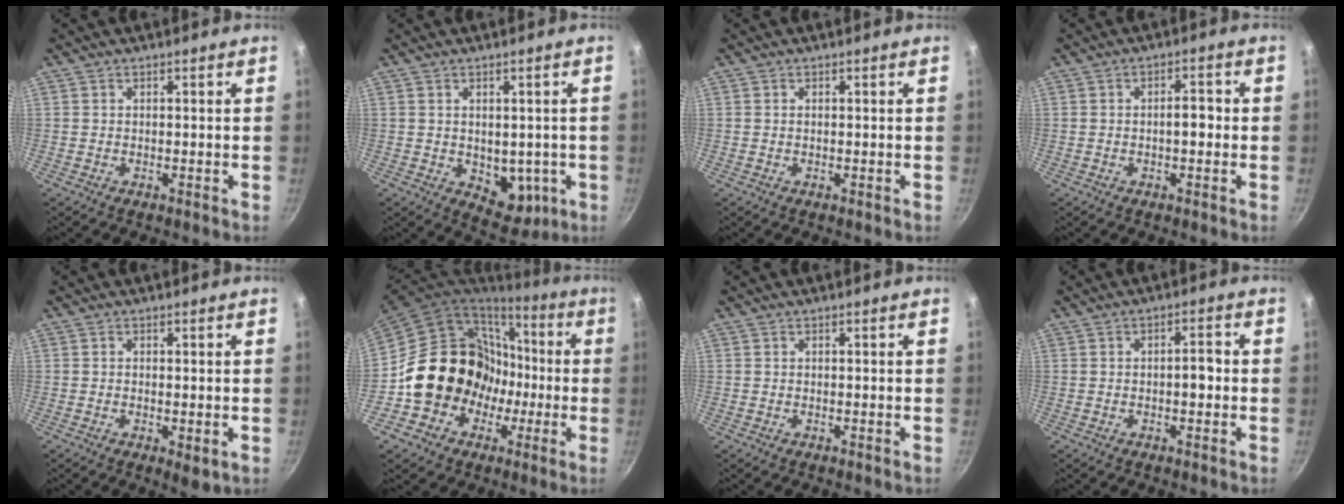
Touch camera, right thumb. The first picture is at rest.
{"total": 7.9, "force": [-1.1, 5.5, 5.6], "torque": [-0.040, -0.010, -0.001]}
{"total": 0.0}
{"total": 3.4, "force": [-0.4, 1.6, 3.0], "torque": [-0.038, 0.015, -0.008]}
{"total": 2.8, "force": [-0.5, 1.2, 2.5], "torque": [-0.038, -0.011, -0.005]}
{"total": 18.5, "force": [-2.2, 16.7, 7.7], "torque": [-0.100, 0.055, -0.019]}
{"total": 0.0}
{"total": 3.3, "force": [-0.5, 1.4, 3.0], "torque": [-0.039, 0.013, -0.008]}